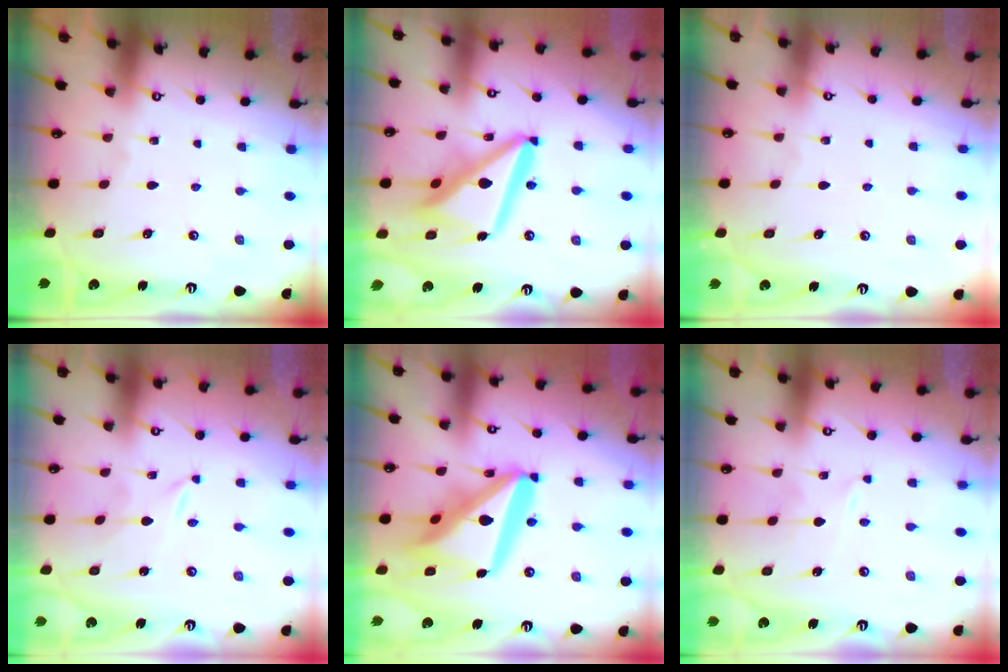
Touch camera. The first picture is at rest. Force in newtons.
{"total": 18.2, "press": 18.1, "slide": 1.9}
{"total": 0.0}
{"total": 0.0}
{"total": 21.6, "press": 21.4, "slide": 2.6}
{"total": 1.5, "press": 1.5, "slide": 0.2}